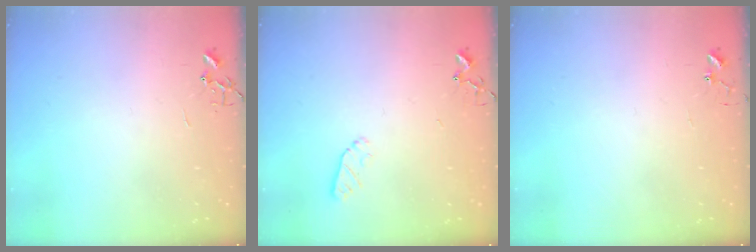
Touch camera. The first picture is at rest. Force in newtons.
{"total": 5.0, "press": 4.9, "slide": 0.9}
{"total": 4.8, "press": 4.8, "slide": 0.2}